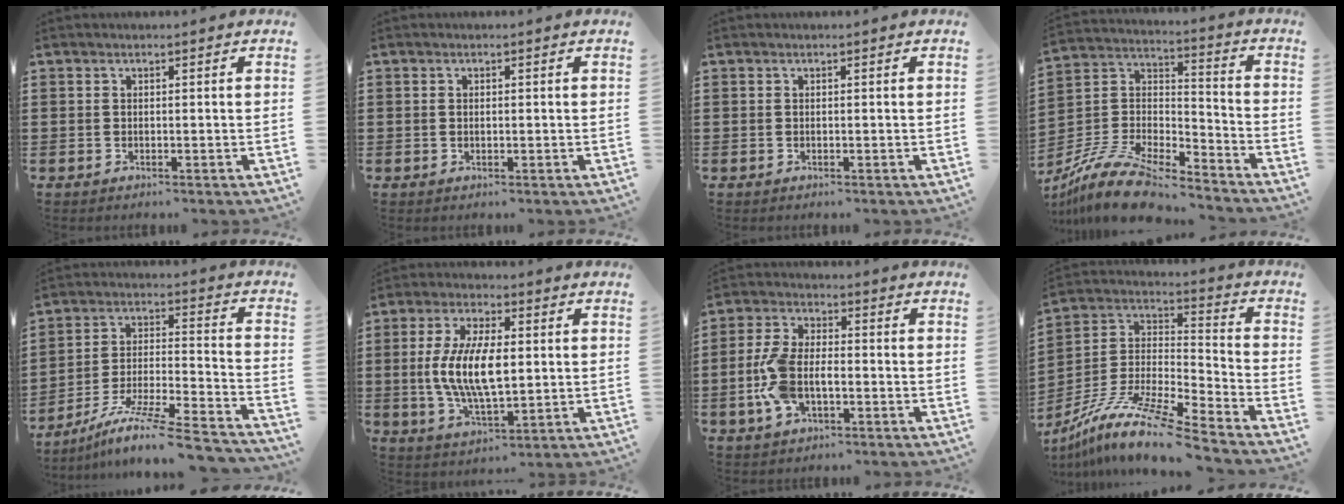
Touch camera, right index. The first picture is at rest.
{"total": 0.5, "force": [0.1, 0.2, 0.5], "torque": [-0.011, 0.000, 0.002]}
{"total": 0.0}
{"total": 12.3, "force": [-10.7, 2.9, 5.3], "torque": [-0.118, 0.024, -0.214]}
{"total": 10.7, "force": [-8.8, 0.6, 6.1], "torque": [-0.100, 0.009, -0.172]}
{"total": 10.6, "force": [0.1, 4.5, 9.6], "torque": [-0.208, 0.001, -0.003]}
{"total": 8.1, "force": [-1.7, 4.4, 6.6], "torque": [-0.163, -0.002, -0.040]}
{"total": 12.3, "force": [-10.0, 0.6, 7.1], "torque": [-0.152, 0.003, -0.200]}